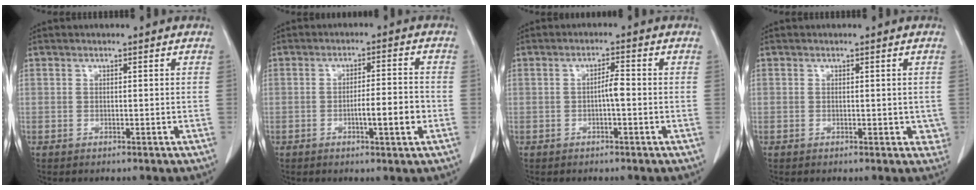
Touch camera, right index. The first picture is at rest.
{"total": 5.7, "force": [-1.8, 0.5, 5.4], "torque": [-0.083, 0.000, -0.025]}
{"total": 2.3, "force": [-0.5, 0.3, 2.3], "torque": [-0.038, 0.004, -0.009]}
{"total": 2.6, "force": [-0.1, 2.0, 1.7], "torque": [0.000, 0.002, -0.001]}